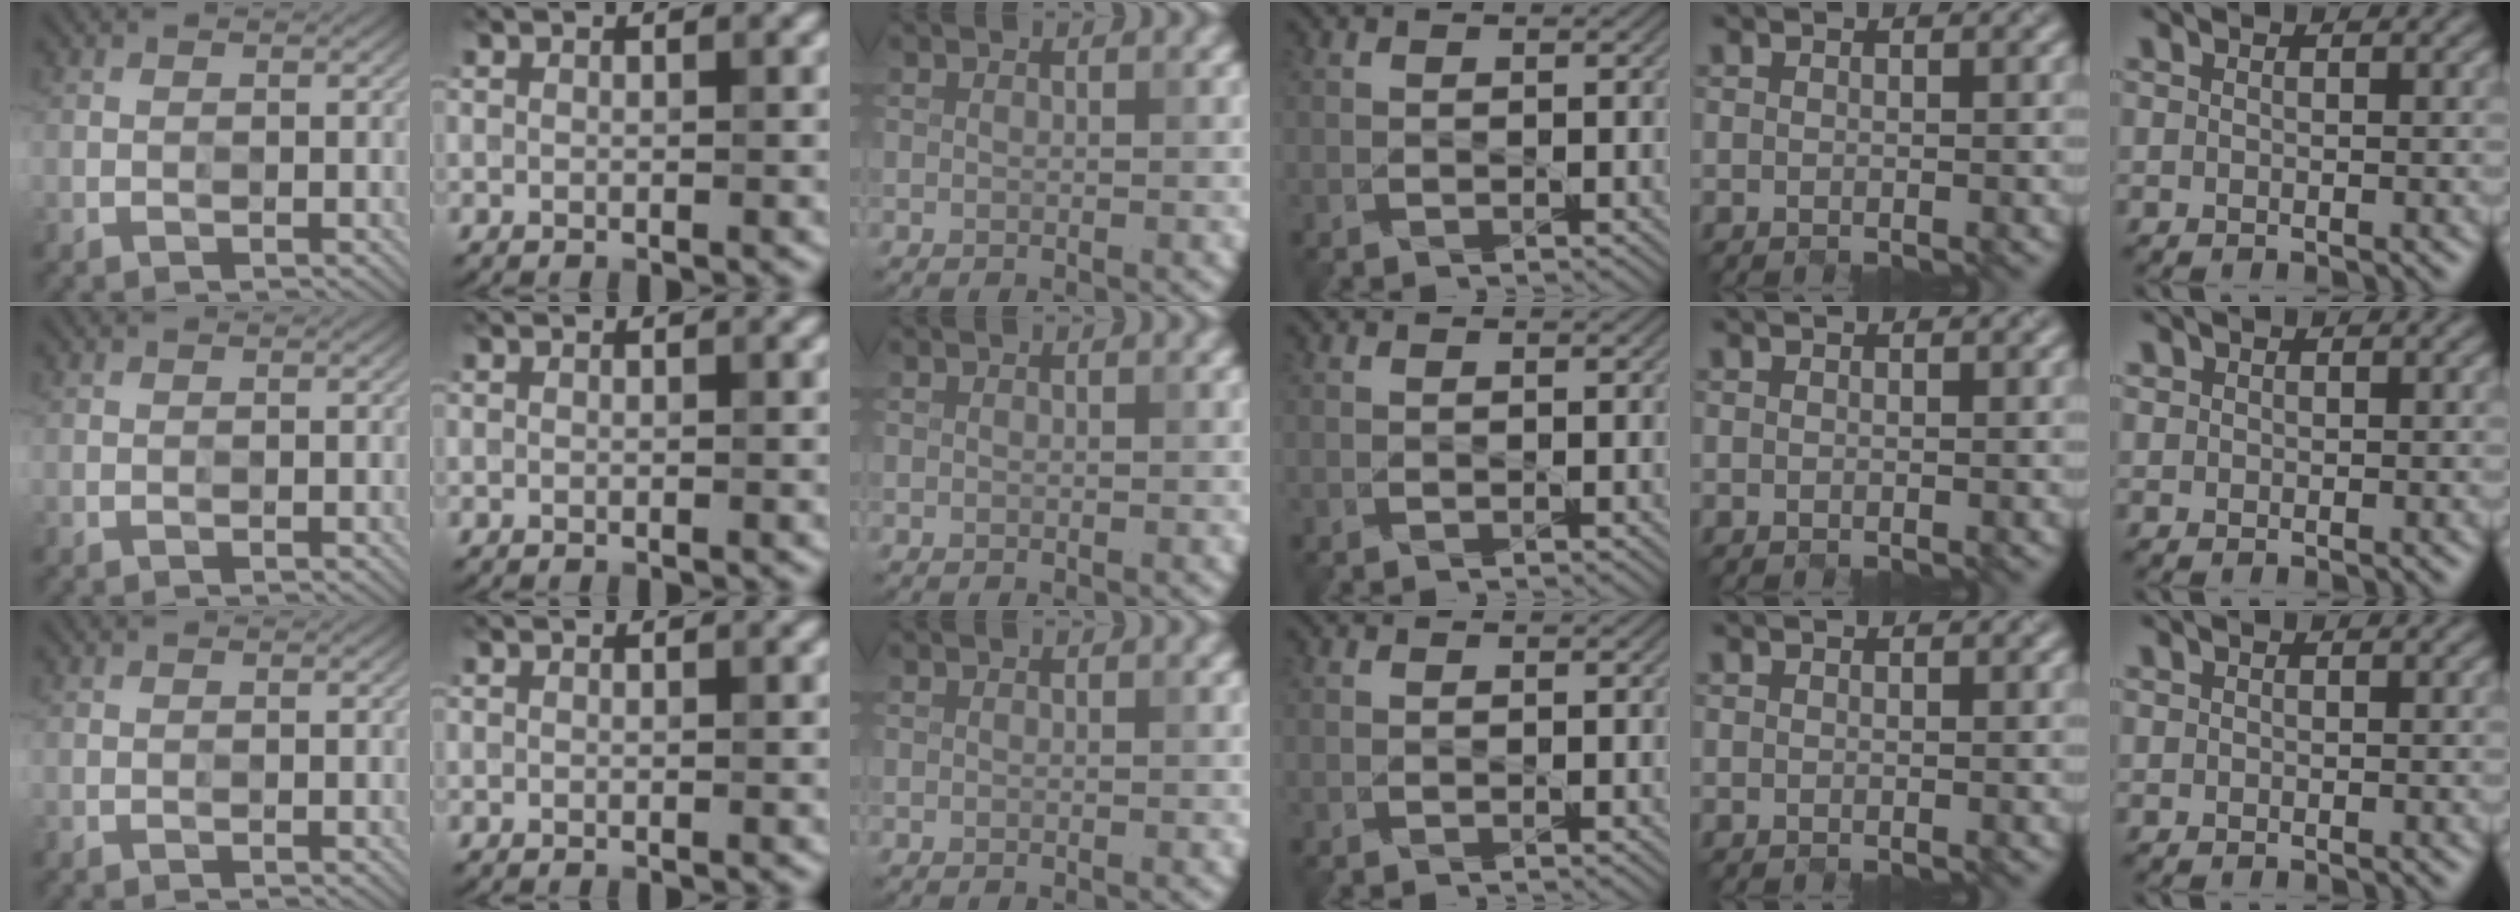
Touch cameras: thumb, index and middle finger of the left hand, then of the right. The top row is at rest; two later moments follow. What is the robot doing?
{"motion": "close", "object": "laptop"}